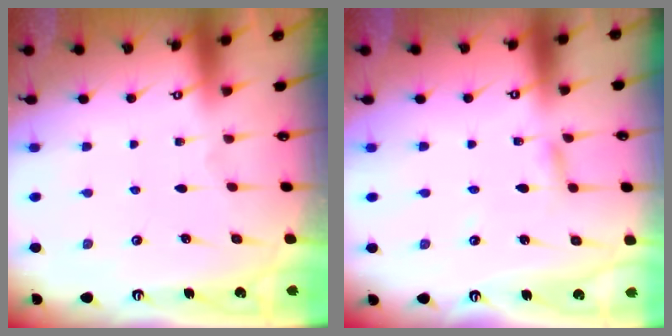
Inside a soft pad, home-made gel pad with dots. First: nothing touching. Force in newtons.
{"total": 2.7, "press": 2.7, "slide": 0.1}